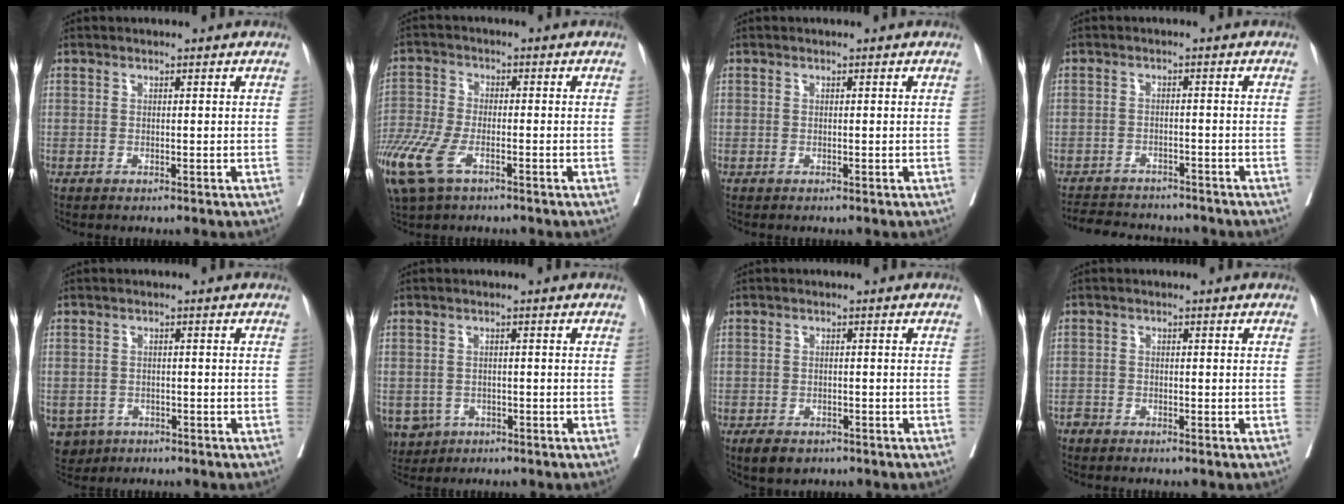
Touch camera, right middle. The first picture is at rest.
{"total": 11.8, "force": [-6.7, 4.9, 8.4], "torque": [-0.205, -0.018, -0.130]}
{"total": 0.0}
{"total": 10.4, "force": [-9.7, 2.6, 3.0], "torque": [-0.056, 0.000, -0.130]}
{"total": 4.5, "force": [-2.4, 3.6, 0.8], "torque": [-0.014, 0.004, -0.035]}
{"total": 5.3, "force": [-2.6, 4.3, 1.5], "torque": [-0.029, 0.000, -0.036]}
{"total": 4.0, "force": [-2.9, 2.1, 1.8], "torque": [-0.030, -0.004, -0.038]}
{"total": 1.2, "force": [-1.2, 0.3, 0.0], "torque": [0.001, -0.001, -0.025]}